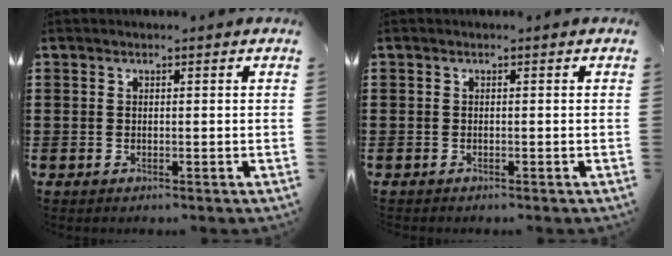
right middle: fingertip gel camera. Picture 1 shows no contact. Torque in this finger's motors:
{"motor_torque": [0.77, -0.04, 0.13, 0.03]}